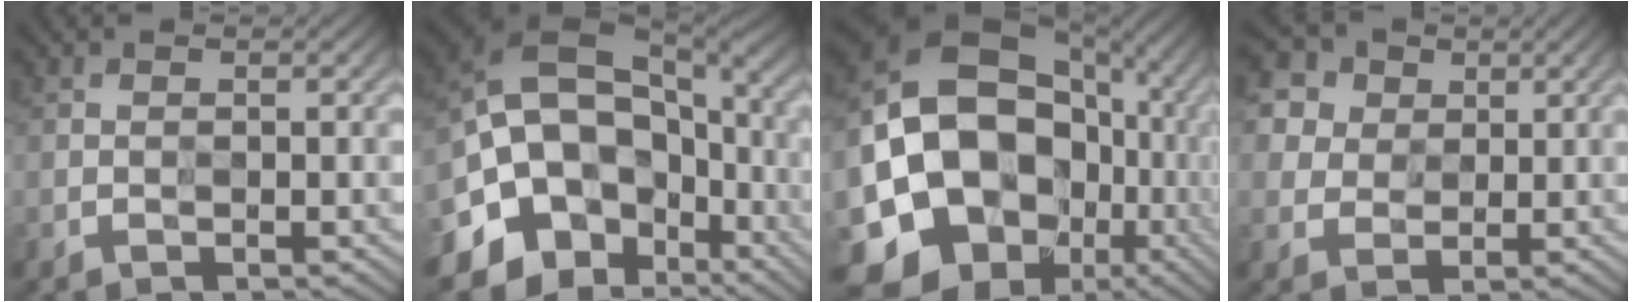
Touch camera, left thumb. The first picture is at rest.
{"total": 18.7, "force": [-4.7, 15.6, 9.2], "torque": [-0.168, -0.012, -0.091]}
{"total": 20.4, "force": [-3.0, 17.8, 9.3], "torque": [-0.200, -0.024, -0.072]}
{"total": 11.0, "force": [6.7, 7.7, 4.1], "torque": [-0.154, 0.021, 0.127]}